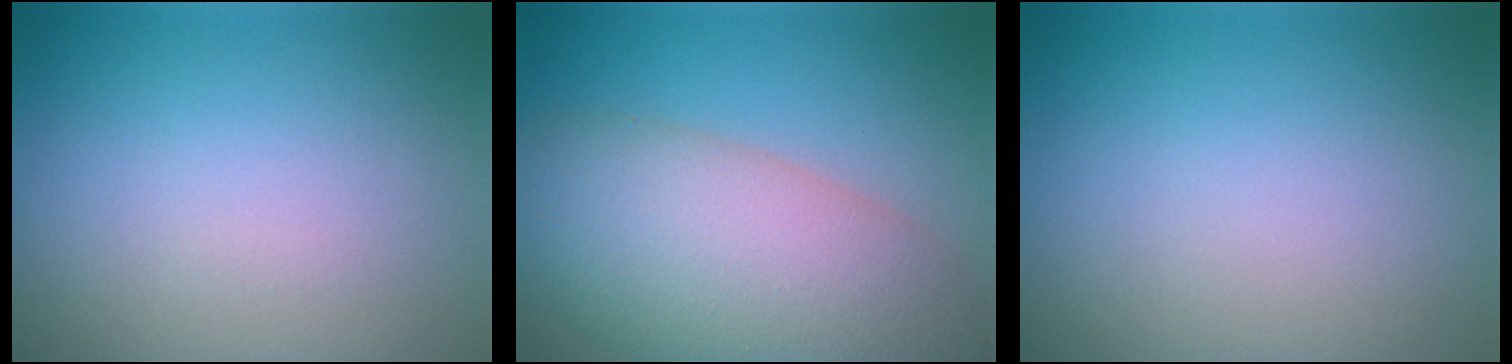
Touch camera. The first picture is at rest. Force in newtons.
{"total": 11.2, "press": 11.2, "slide": 0.7}
{"total": 0.0}